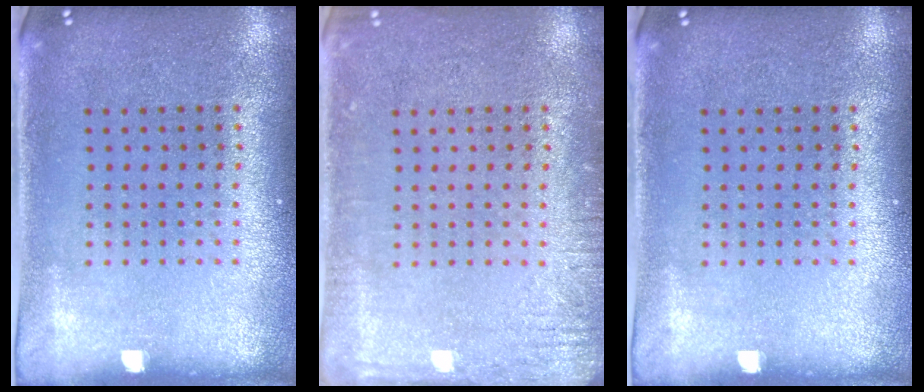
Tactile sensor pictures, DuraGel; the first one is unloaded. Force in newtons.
{"total": 2.3, "press": 2.2, "slide": 0.3}
{"total": 0.0}